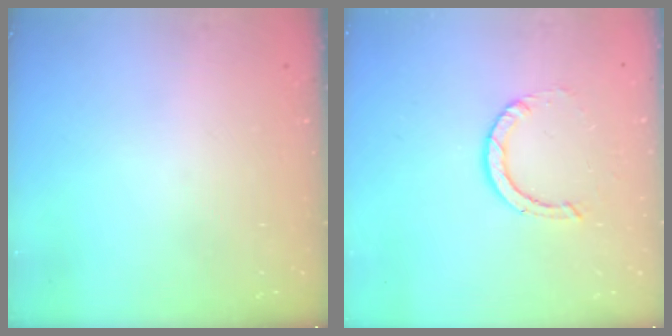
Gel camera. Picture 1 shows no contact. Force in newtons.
{"total": 2.9, "press": 2.9, "slide": 0.2}